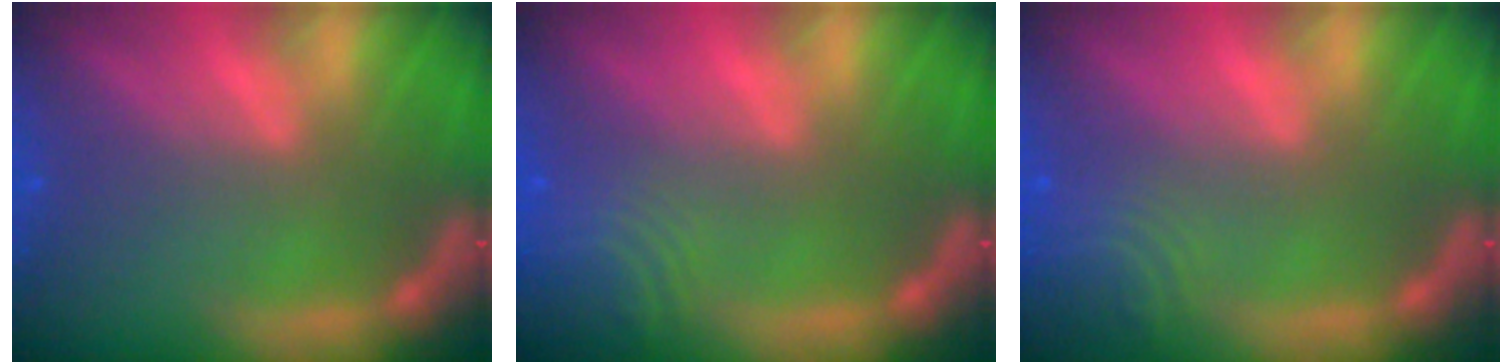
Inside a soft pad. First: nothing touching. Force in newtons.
{"total": 6.6}
{"total": 5.0}